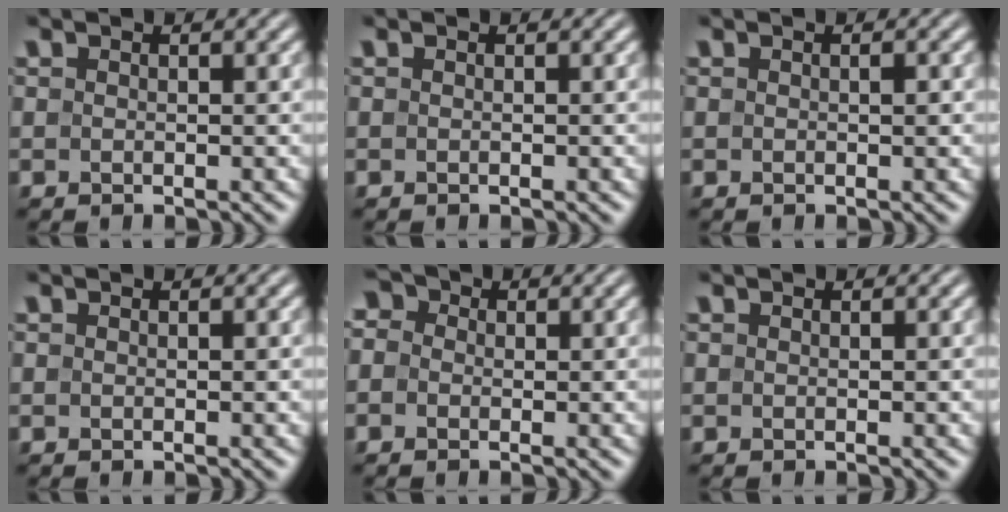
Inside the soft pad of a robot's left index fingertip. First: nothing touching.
{"total": 0.0}
{"total": 0.5, "force": [0.1, 0.2, 0.5], "torque": [-0.008, 0.002, 0.001]}
{"total": 0.0}
{"total": 3.2, "force": [0.7, 2.7, 1.6], "torque": [-0.024, 0.021, -0.019]}
{"total": 0.0}